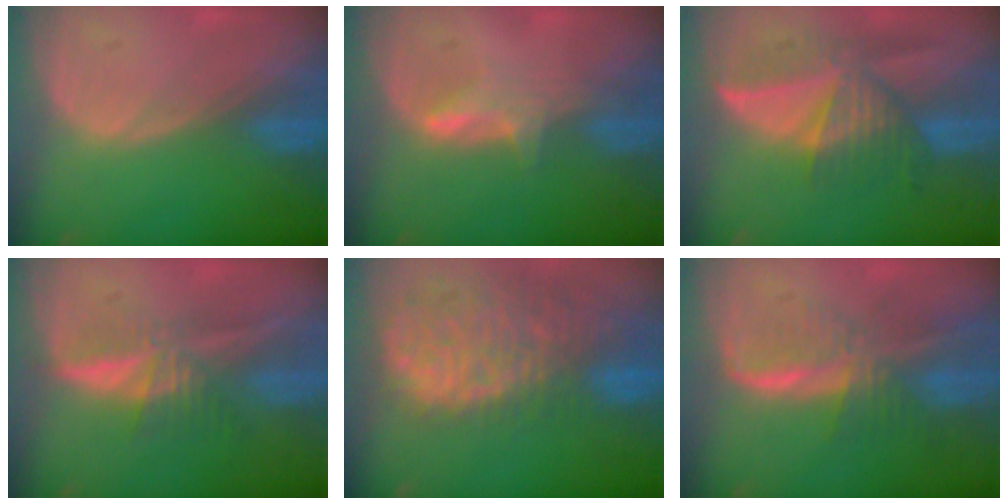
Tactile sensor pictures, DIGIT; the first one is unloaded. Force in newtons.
{"total": 2.9, "press": 2.9, "slide": 0.4}
{"total": 8.2, "press": 7.8, "slide": 2.5}
{"total": 5.8, "press": 5.4, "slide": 2.1}
{"total": 13.8, "press": 11.2, "slide": 8.0}
{"total": 8.2, "press": 6.9, "slide": 4.4}